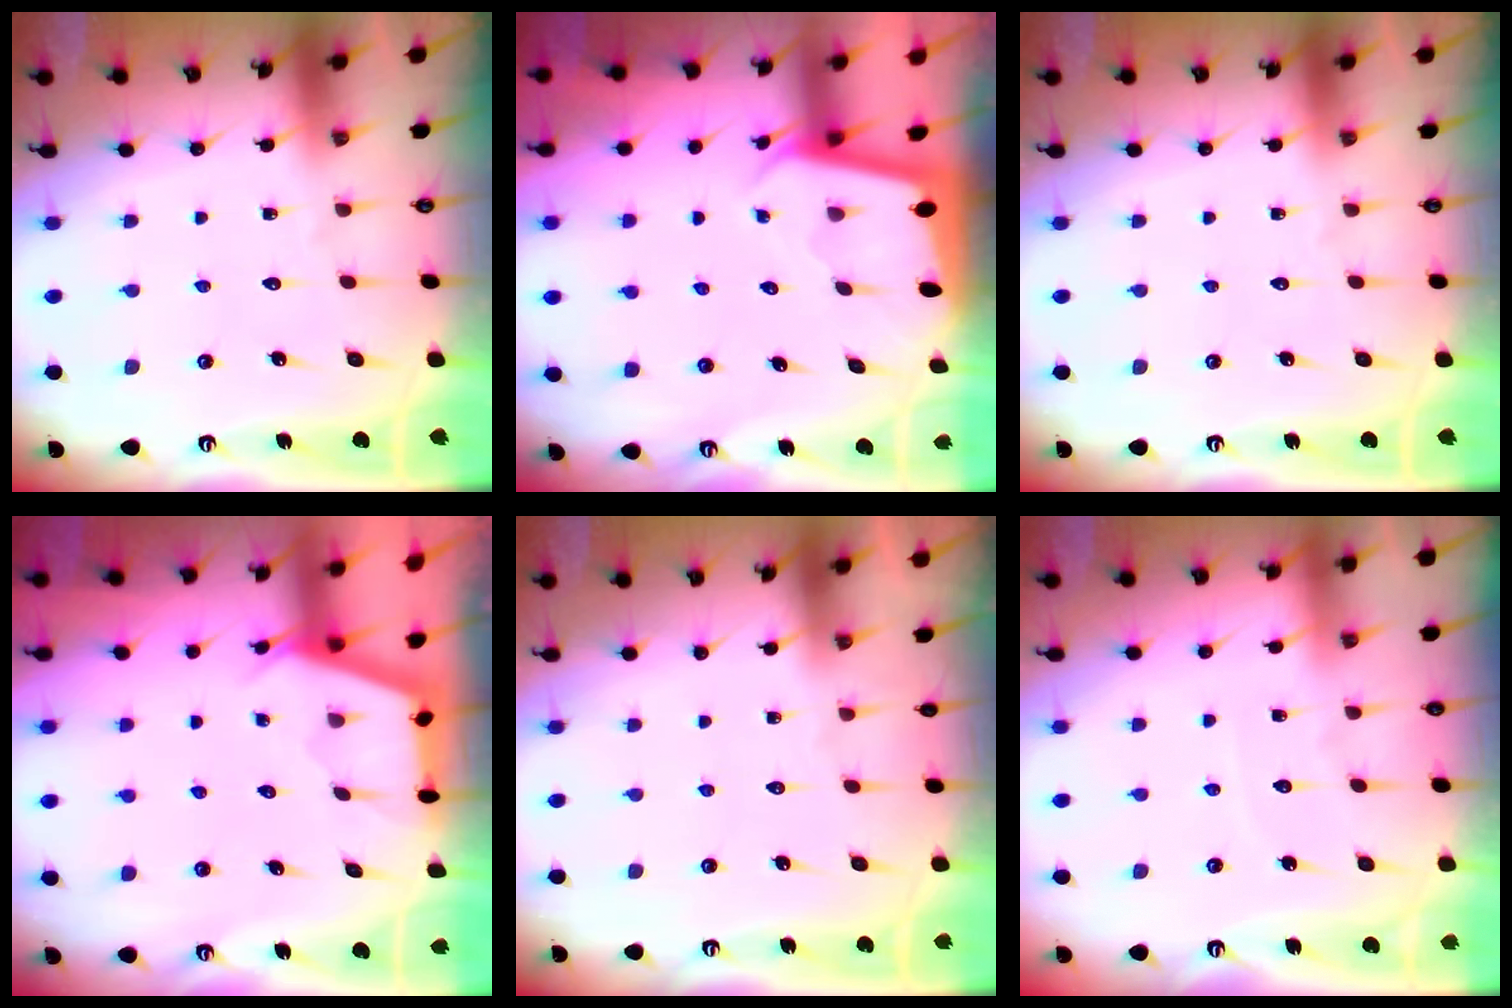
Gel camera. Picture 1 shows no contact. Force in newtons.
{"total": 1.9, "press": 1.9, "slide": 0.1}
{"total": 0.0}
{"total": 2.8, "press": 2.8, "slide": 0.3}
{"total": 0.0}
{"total": 2.3, "press": 2.2, "slide": 0.3}